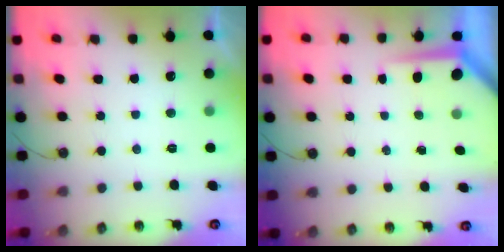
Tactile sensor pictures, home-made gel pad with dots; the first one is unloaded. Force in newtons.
{"total": 3.9, "press": 3.9, "slide": 0.3}